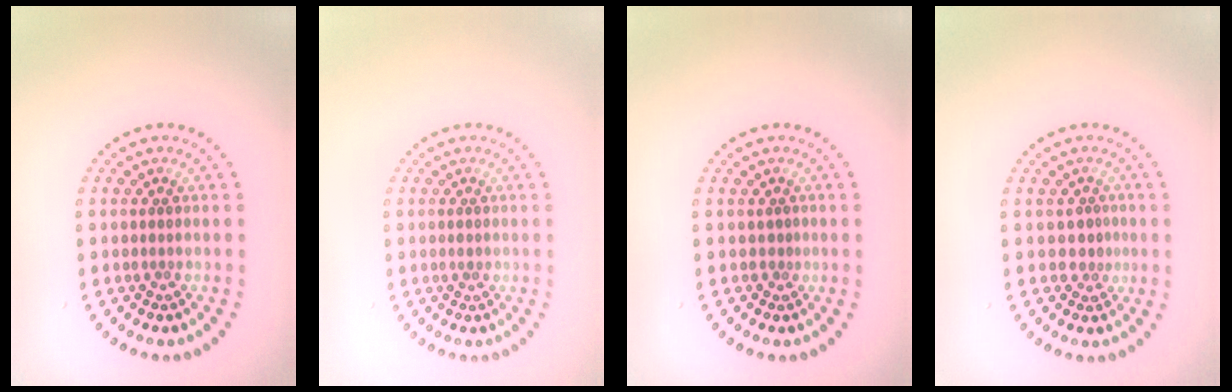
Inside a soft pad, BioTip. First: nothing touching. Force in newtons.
{"total": 0.7, "press": 0.7, "slide": 0.1}
{"total": 0.6, "press": 0.2, "slide": 0.5}
{"total": 1.6, "press": 1.2, "slide": 1.1}